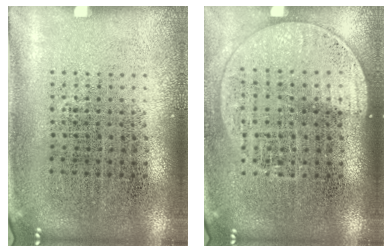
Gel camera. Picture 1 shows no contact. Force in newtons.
{"total": 1.5, "press": 1.3, "slide": 0.7}